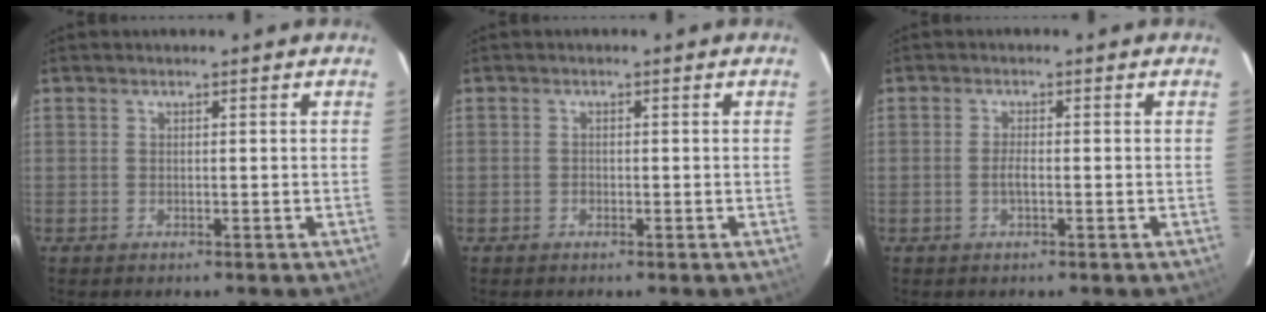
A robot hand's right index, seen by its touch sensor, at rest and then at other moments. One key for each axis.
{"total": 0.7, "fx": -0.4, "fy": 0.6, "fz": 0.1, "tx": -0.001, "ty": 0.000, "tz": -0.008}
{"total": 1.6, "fx": -0.5, "fy": 0.4, "fz": 1.5, "tx": -0.030, "ty": -0.001, "tz": -0.010}